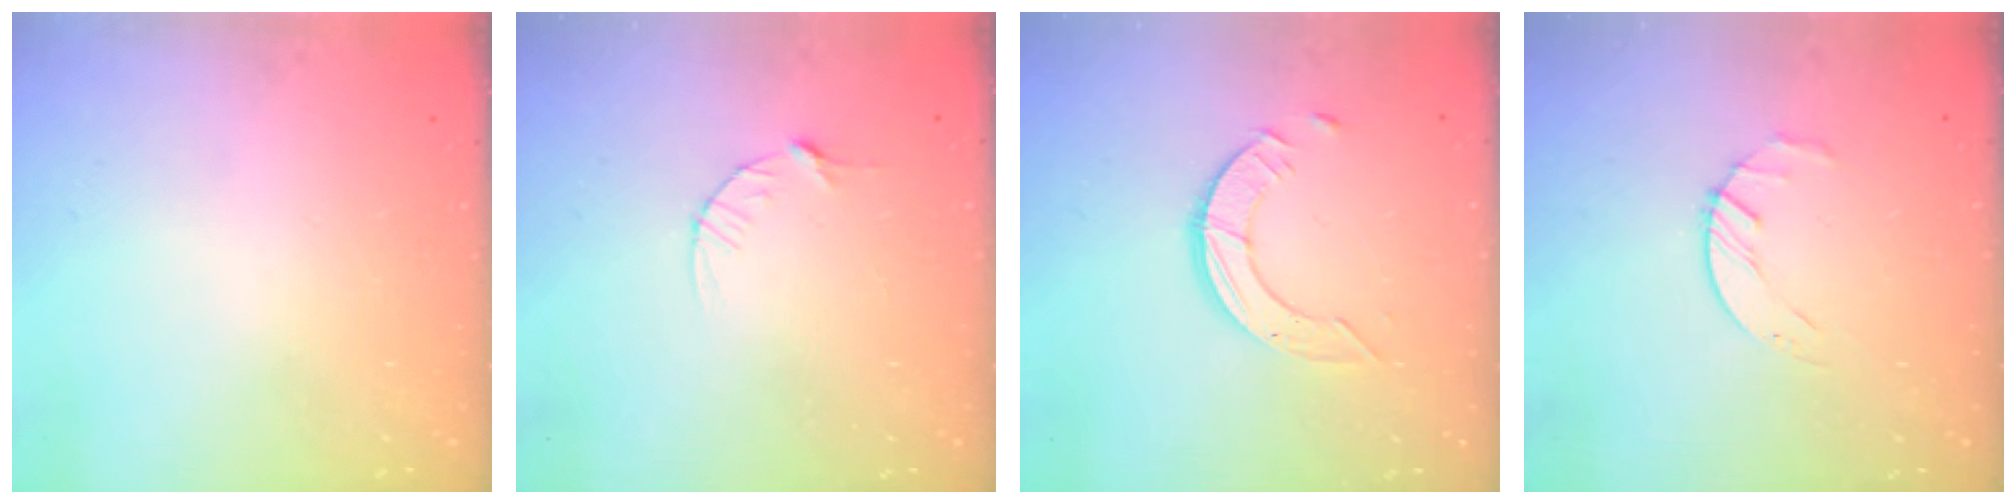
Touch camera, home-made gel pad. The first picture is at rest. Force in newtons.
{"total": 4.4, "press": 4.4, "slide": 0.6}
{"total": 4.2, "press": 4.2, "slide": 0.2}
{"total": 2.7, "press": 2.6, "slide": 0.3}